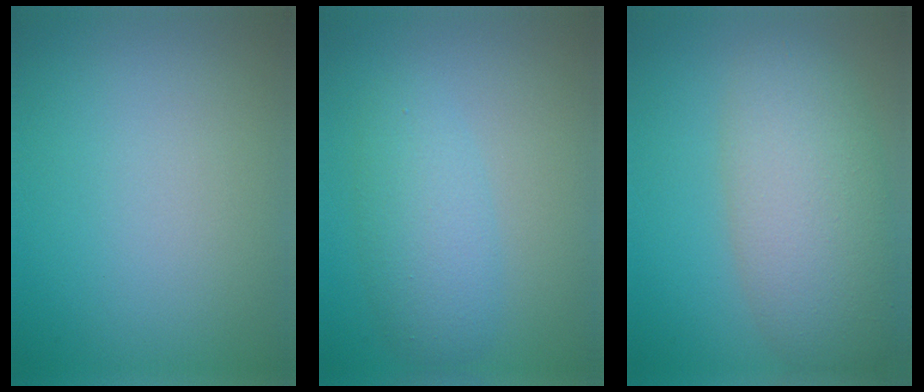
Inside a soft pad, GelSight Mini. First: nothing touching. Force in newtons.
{"total": 3.5, "press": 3.5, "slide": 0.2}
{"total": 7.3, "press": 7.3, "slide": 0.1}